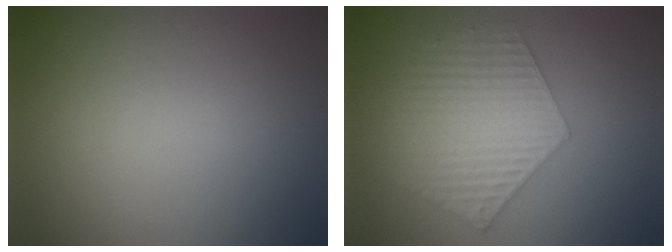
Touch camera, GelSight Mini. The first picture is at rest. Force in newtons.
{"total": 5.8, "press": 4.4, "slide": 3.9}